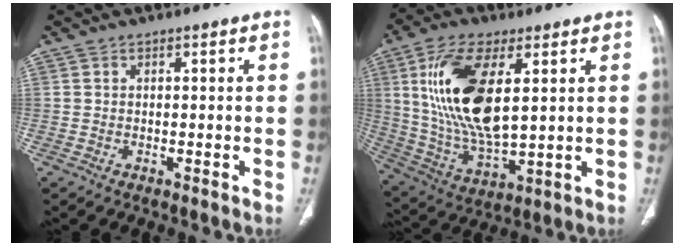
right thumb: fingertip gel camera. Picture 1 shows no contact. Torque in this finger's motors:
{"motor_torque": [1.29, 3.70, 2.28, 0.49, 0.76]}